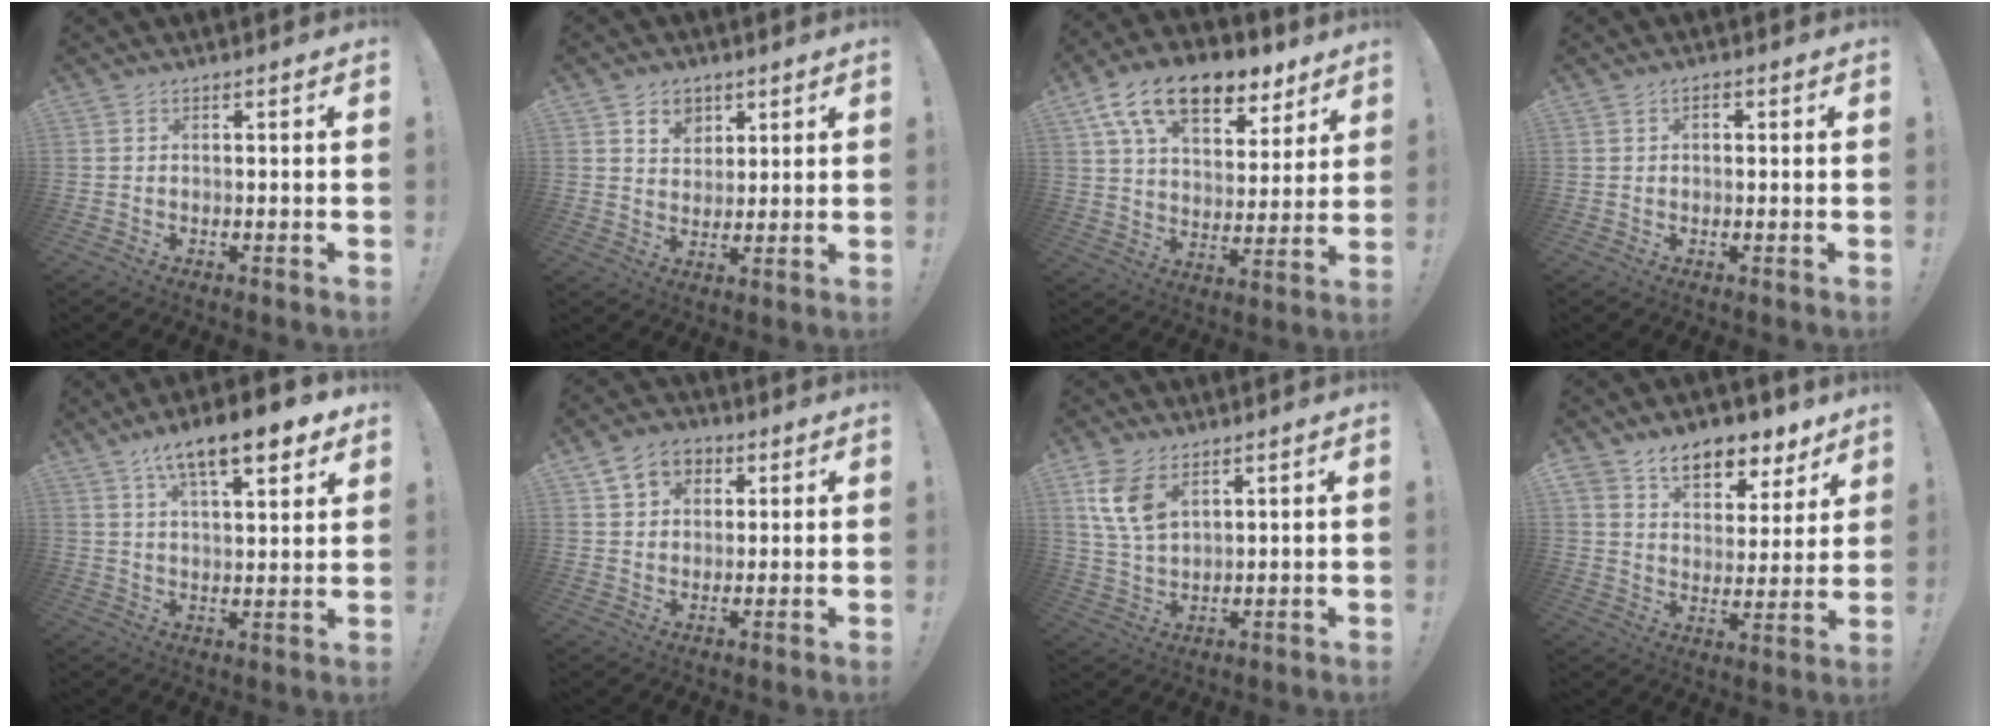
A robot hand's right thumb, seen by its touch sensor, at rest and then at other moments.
{"total": 6.5, "force": [3.5, 5.3, 1.4], "torque": [-0.010, -0.022, 0.065]}
{"total": 17.1, "force": [10.7, 9.2, 9.7], "torque": [-0.159, -0.062, 0.190]}
{"total": 1.3, "force": [0.2, 1.1, 0.7], "torque": [-0.013, 0.005, 0.002]}
{"total": 13.4, "force": [8.3, 4.1, 9.6], "torque": [-0.149, -0.042, 0.137]}
{"total": 9.1, "force": [4.2, 7.2, 3.7], "torque": [-0.052, -0.010, 0.082]}
{"total": 10.2, "force": [5.3, 5.9, 6.3], "torque": [-0.122, -0.014, 0.104]}
{"total": 10.6, "force": [7.8, 5.9, 4.3], "torque": [-0.055, -0.057, 0.139]}